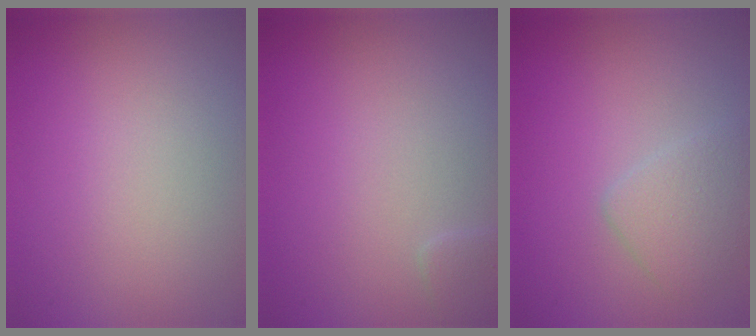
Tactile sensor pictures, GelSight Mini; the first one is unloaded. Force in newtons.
{"total": 1.0, "press": 1.0, "slide": 0.1}
{"total": 2.4, "press": 2.4, "slide": 0.0}